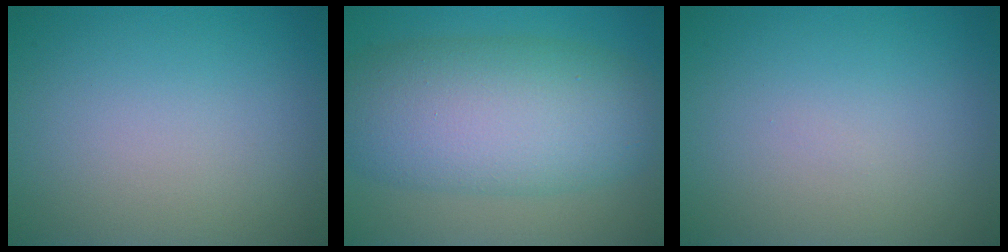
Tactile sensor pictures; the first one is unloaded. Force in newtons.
{"total": 10.5, "press": 10.5, "slide": 0.2}
{"total": 0.0}